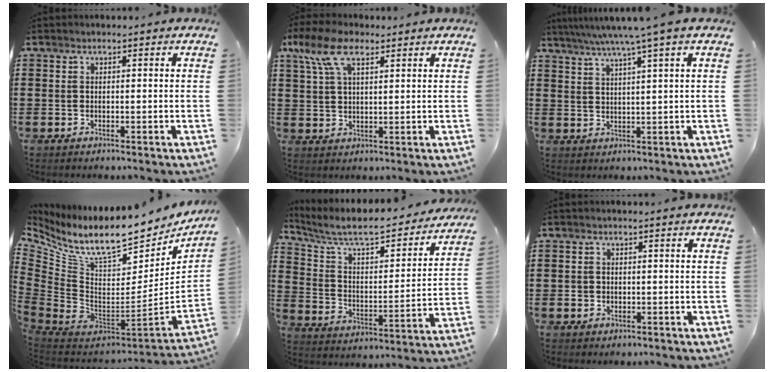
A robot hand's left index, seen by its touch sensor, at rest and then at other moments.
{"total": 7.5, "force": [4.1, 3.5, 5.3], "torque": [-0.117, 0.012, 0.075]}
{"total": 5.0, "force": [3.4, -1.0, 3.6], "torque": [-0.077, -0.011, 0.055]}
{"total": 12.1, "force": [8.2, 3.8, 8.0], "torque": [-0.168, -0.074, 0.139]}
{"total": 7.5, "force": [6.7, 1.2, 3.2], "torque": [-0.094, -0.051, 0.110]}
{"total": 1.1, "force": [-0.5, 1.0, 0.1], "torque": [-0.006, 0.004, -0.012]}